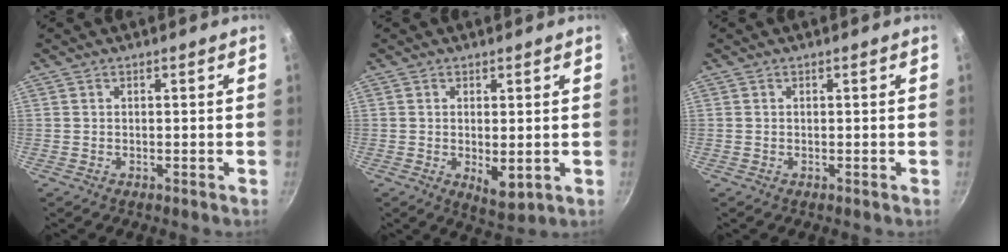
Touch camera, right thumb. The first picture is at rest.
{"total": 5.1, "force": [-0.4, 2.2, 4.6], "torque": [-0.068, -0.015, 0.000]}
{"total": 0.0}